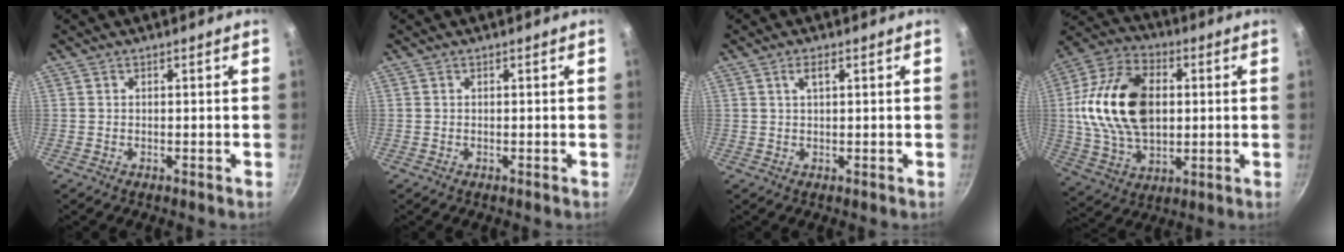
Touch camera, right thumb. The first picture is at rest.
{"total": 0.0}
{"total": 2.1, "force": [0.9, 0.7, 1.8], "torque": [-0.033, 0.004, 0.018]}
{"total": 21.1, "force": [2.1, 13.7, 15.9], "torque": [-0.278, 0.008, 0.035]}